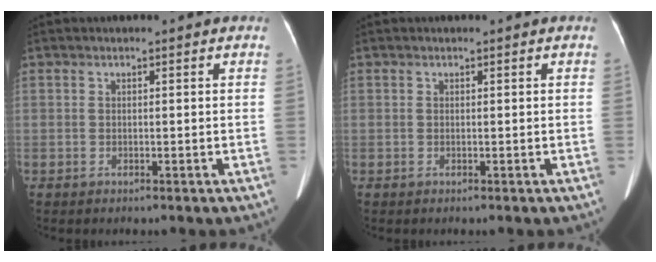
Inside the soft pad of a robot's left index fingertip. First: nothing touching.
{"total": 0.0}